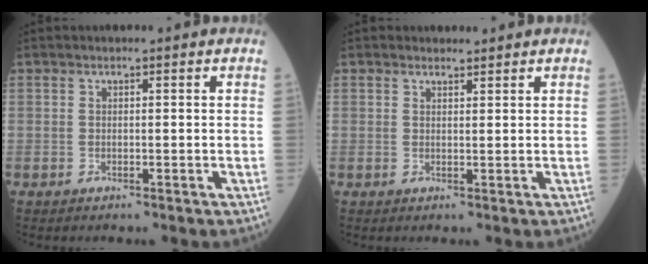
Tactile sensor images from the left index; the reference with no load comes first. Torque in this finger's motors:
{"motor_torque": [0.99, -1.15, 0.11, 0.01]}